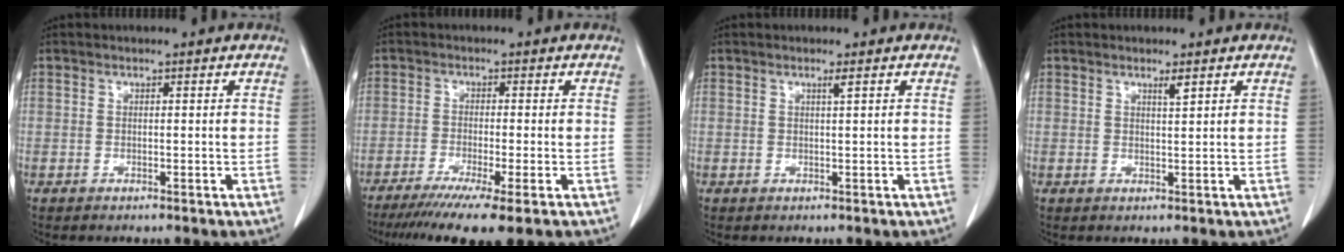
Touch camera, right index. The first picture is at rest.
{"total": 10.0, "force": [-6.9, -0.1, 7.2], "torque": [-0.105, -0.025, -0.107]}
{"total": 0.9, "force": [0.5, -0.2, 0.8], "torque": [-0.019, -0.003, 0.011]}
{"total": 1.3, "force": [0.9, -0.1, 1.0], "torque": [-0.019, -0.005, 0.016]}